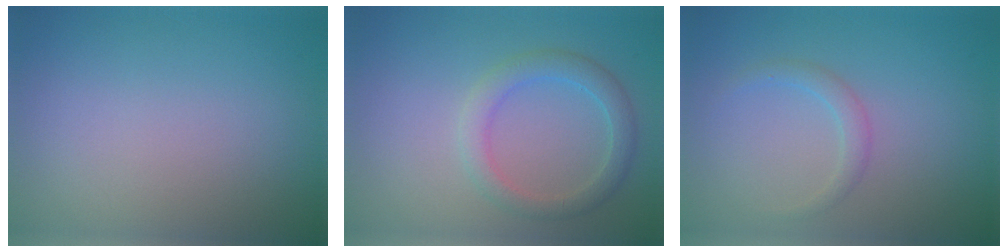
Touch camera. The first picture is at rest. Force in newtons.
{"total": 2.8, "press": 2.8, "slide": 0.1}
{"total": 1.4, "press": 1.4, "slide": 0.1}